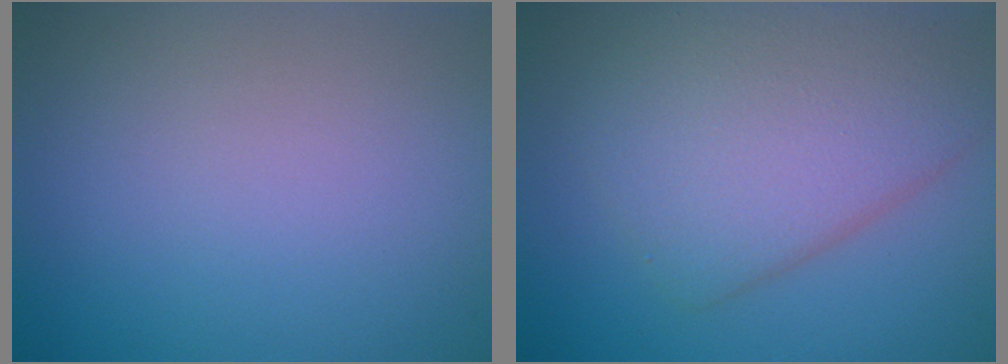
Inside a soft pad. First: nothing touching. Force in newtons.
{"total": 6.6, "press": 6.6, "slide": 0.1}